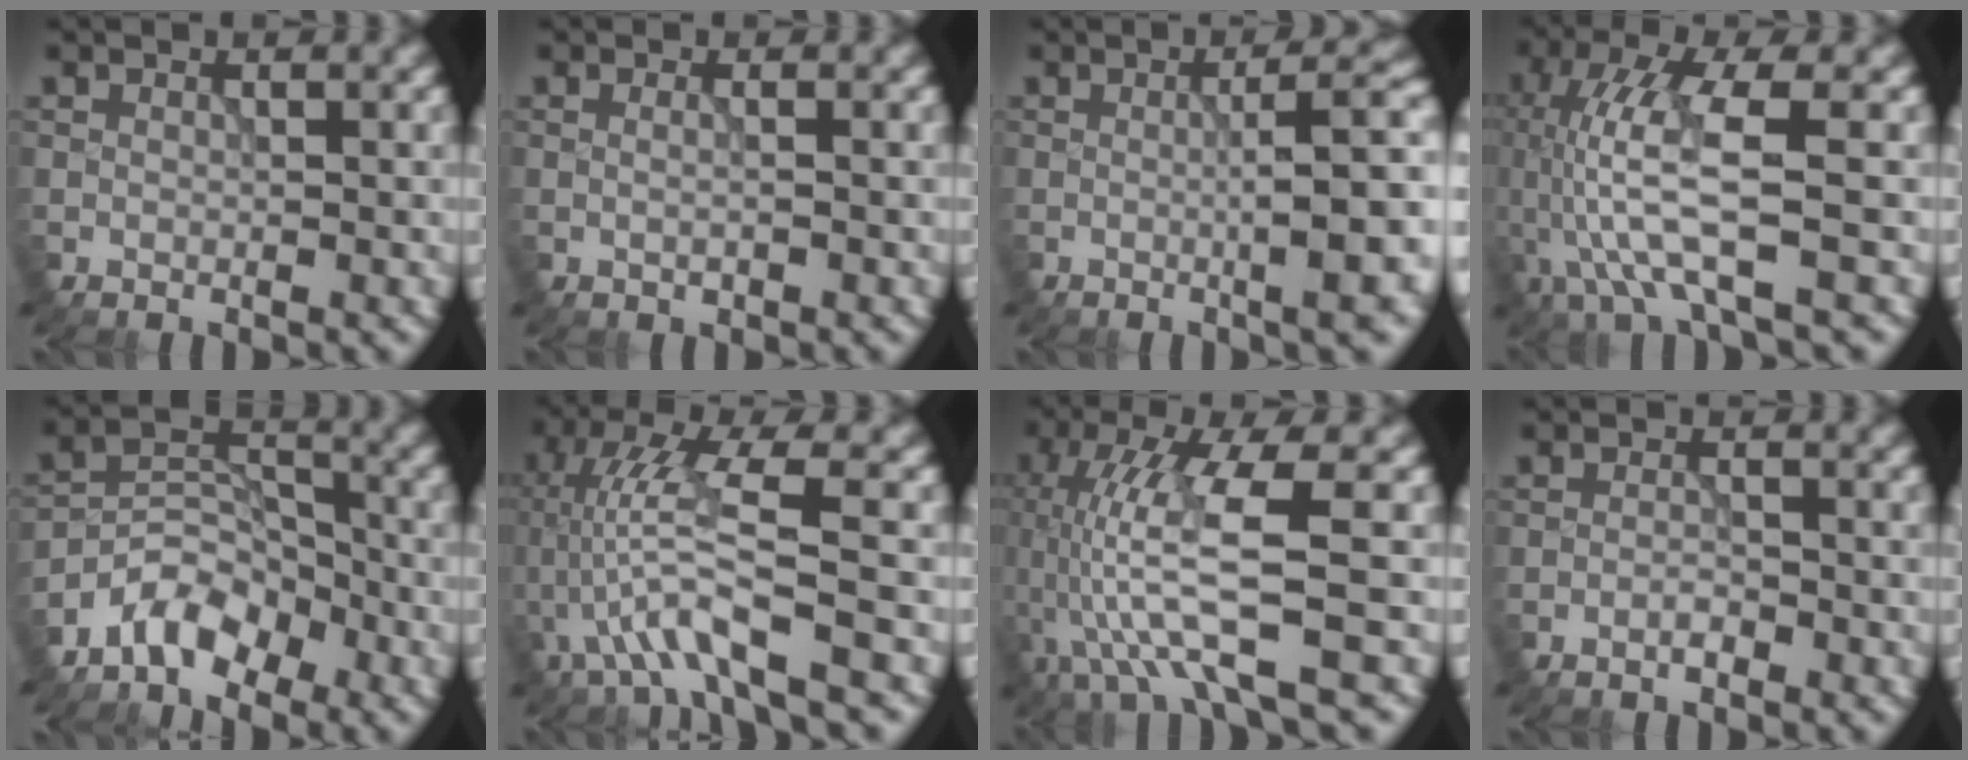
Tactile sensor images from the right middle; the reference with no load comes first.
{"total": 1.0, "force": [0.1, 0.4, 1.0], "torque": [-0.007, -0.008, -0.003]}
{"total": 7.8, "force": [-0.4, 1.6, 7.6], "torque": [-0.094, 0.005, -0.005]}
{"total": 8.0, "force": [-1.2, 1.8, 7.7], "torque": [-0.175, 0.010, -0.022]}
{"total": 4.5, "force": [-3.4, 2.3, 1.8], "torque": [-0.021, 0.012, -0.070]}
{"total": 6.6, "force": [-1.9, 0.9, 6.3], "torque": [-0.137, 0.012, -0.035]}
{"total": 8.8, "force": [-1.5, 1.7, 8.5], "torque": [-0.177, 0.005, -0.028]}
{"total": 1.2, "force": [-0.8, 0.3, 0.8], "torque": [-0.014, 0.001, -0.018]}